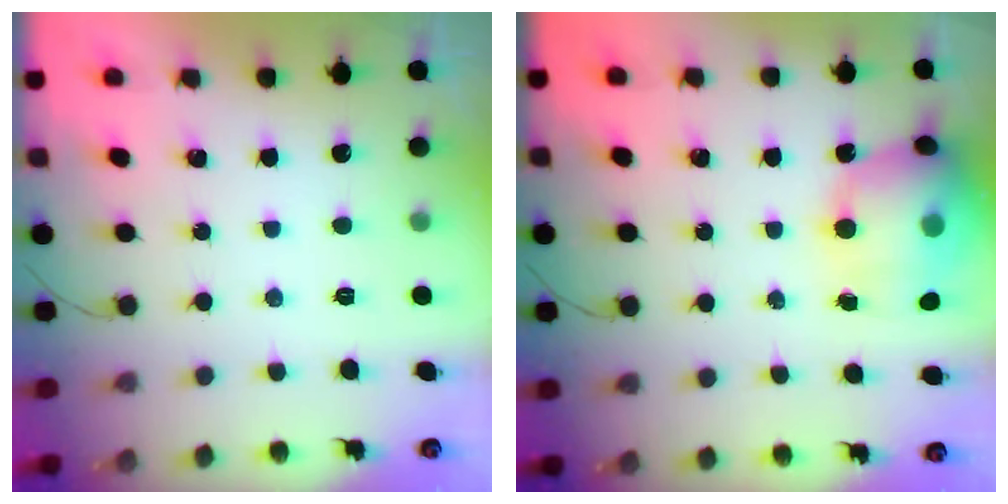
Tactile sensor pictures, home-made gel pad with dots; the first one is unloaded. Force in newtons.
{"total": 19.8, "press": 19.5, "slide": 3.8}